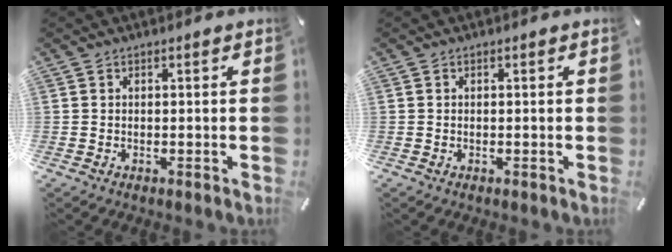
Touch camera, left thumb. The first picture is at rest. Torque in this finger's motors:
{"motor_torque": [0.00, -0.07, -0.03, 0.04, 0.00]}